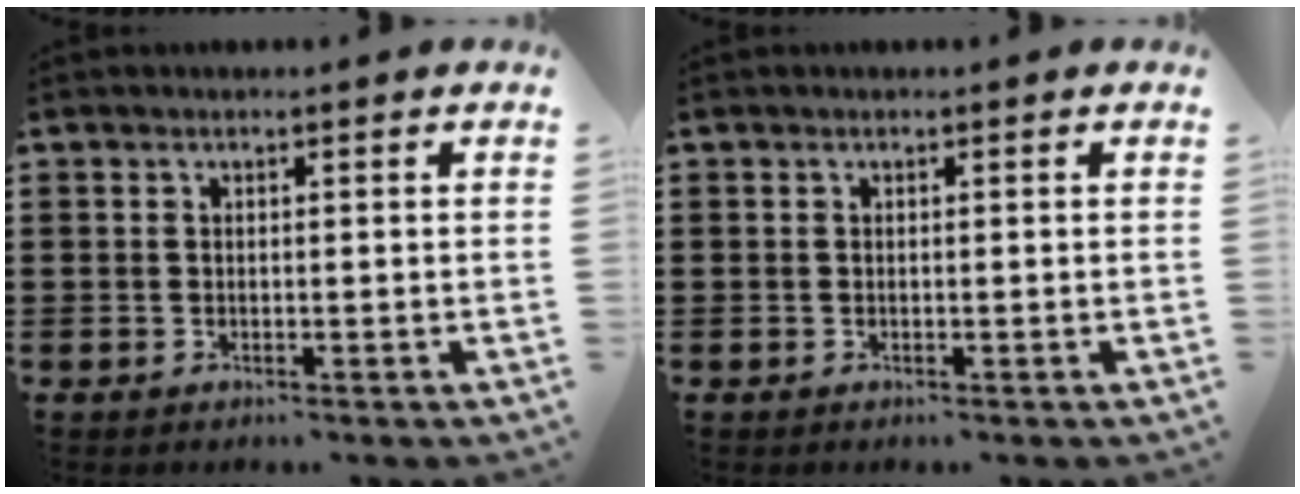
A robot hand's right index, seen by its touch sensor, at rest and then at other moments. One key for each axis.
{"total": 0.0}